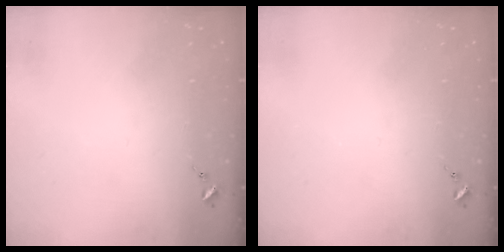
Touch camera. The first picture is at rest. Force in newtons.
{"total": 0.0}